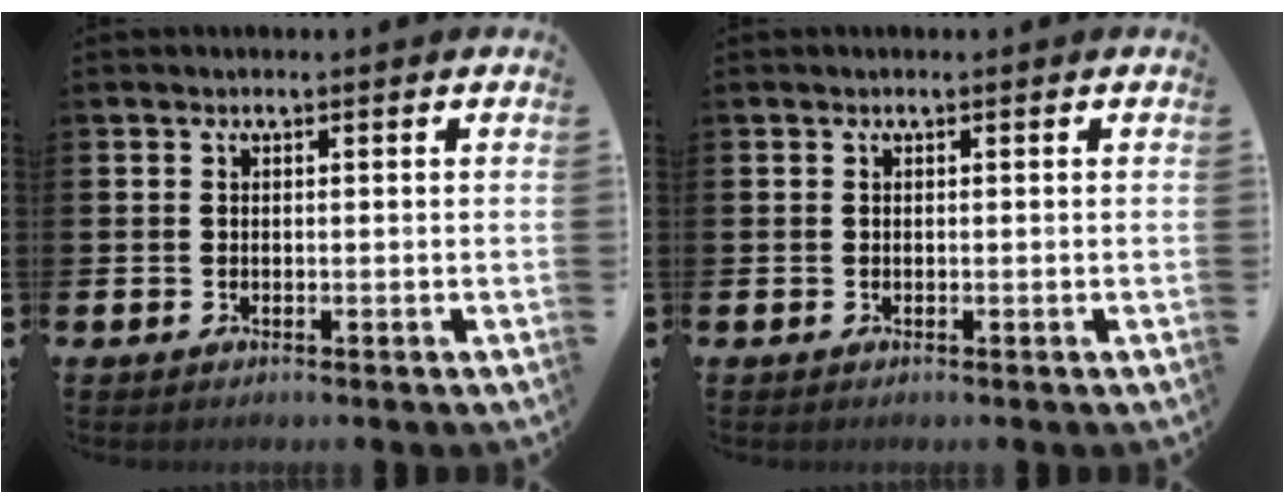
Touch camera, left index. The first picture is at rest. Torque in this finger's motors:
{"motor_torque": [-0.11, 0.09, 0.01, -0.01]}